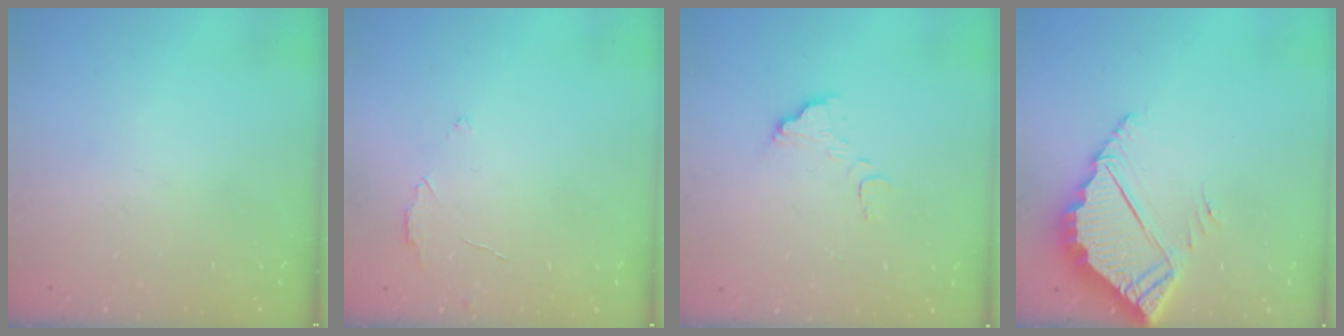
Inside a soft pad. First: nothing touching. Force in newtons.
{"total": 2.6, "press": 2.6, "slide": 0.2}
{"total": 5.6, "press": 5.6, "slide": 0.3}
{"total": 5.8, "press": 5.8, "slide": 0.2}